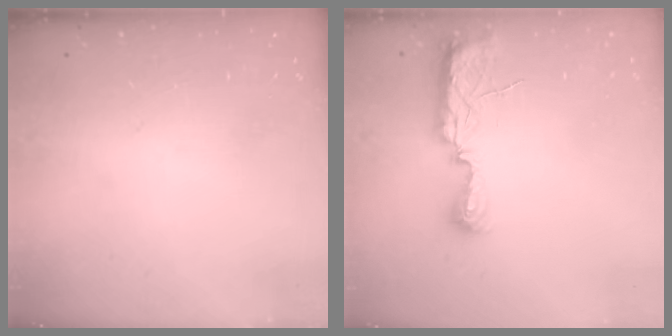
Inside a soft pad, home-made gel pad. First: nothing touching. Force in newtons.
{"total": 8.1, "press": 8.0, "slide": 1.2}